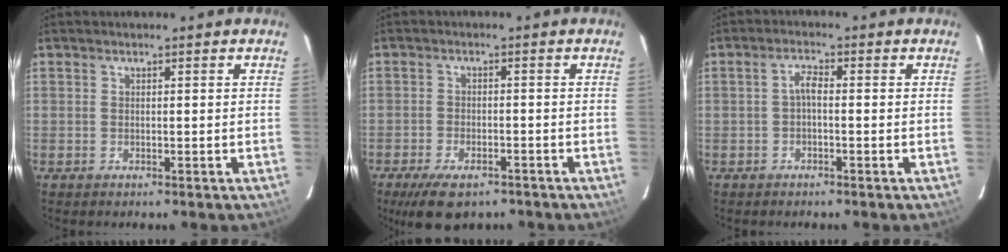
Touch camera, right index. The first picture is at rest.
{"total": 9.0, "force": [-6.4, 3.9, 5.0], "torque": [-0.113, -0.015, -0.101]}
{"total": 2.0, "force": [-0.6, 0.7, 1.8], "torque": [-0.037, 0.008, -0.012]}